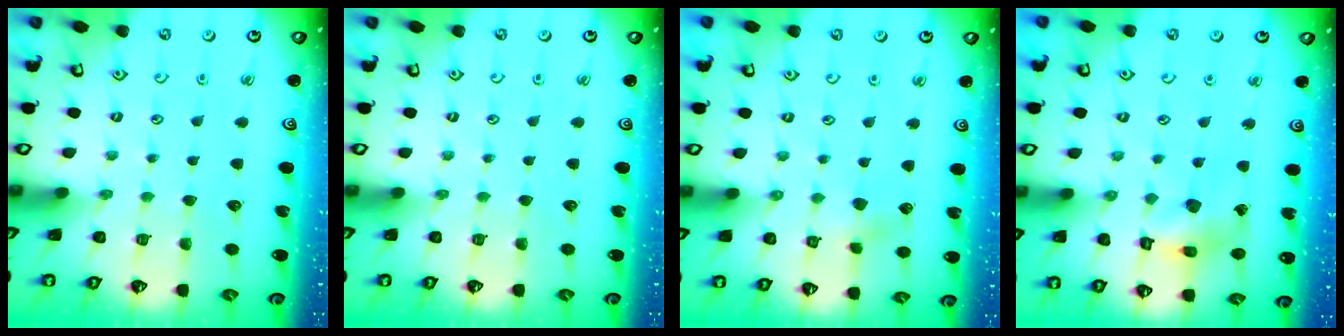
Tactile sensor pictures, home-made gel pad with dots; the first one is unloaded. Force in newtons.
{"total": 0.0}
{"total": 3.7, "press": 3.7, "slide": 0.5}
{"total": 11.9, "press": 11.8, "slide": 1.6}